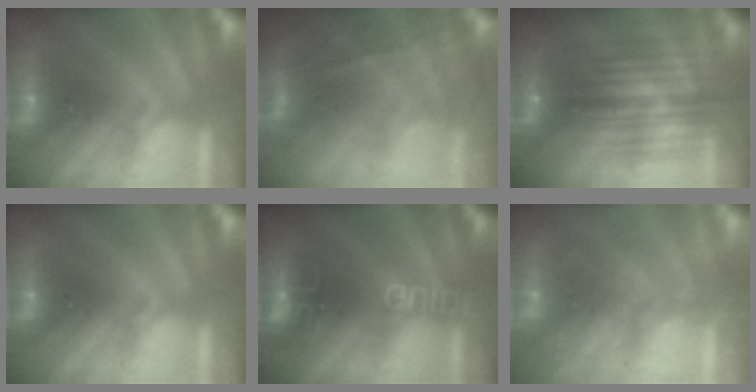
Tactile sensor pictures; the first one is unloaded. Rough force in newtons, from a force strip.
{"total": 11.3}
{"total": 7.3}
{"total": 0.0}
{"total": 2.8}
{"total": 1.7}